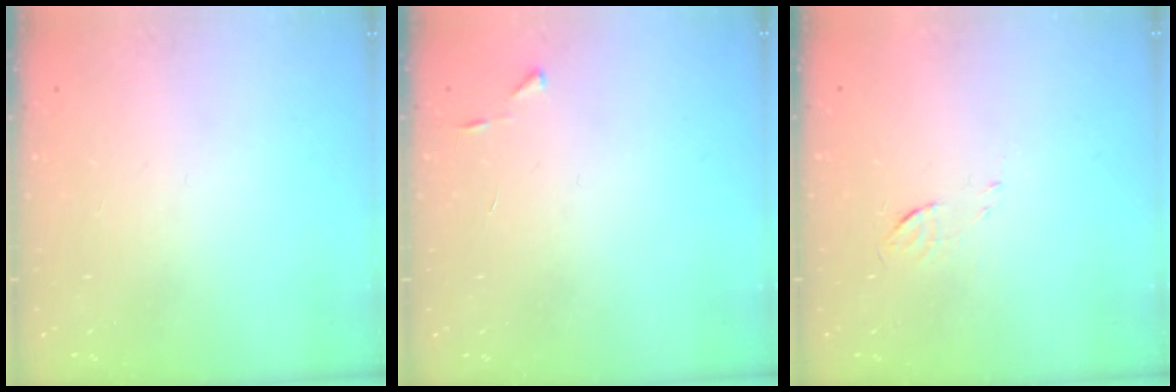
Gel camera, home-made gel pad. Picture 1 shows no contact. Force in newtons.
{"total": 2.7, "press": 2.7, "slide": 0.3}
{"total": 3.3, "press": 3.3, "slide": 0.3}